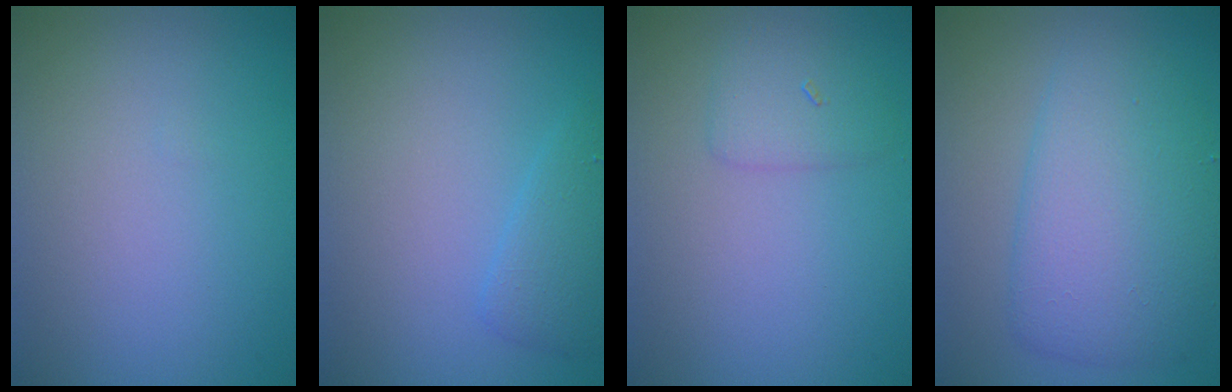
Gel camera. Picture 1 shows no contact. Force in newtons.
{"total": 1.9, "press": 1.9, "slide": 0.1}
{"total": 1.8, "press": 1.8, "slide": 0.1}
{"total": 6.0, "press": 6.0, "slide": 0.1}